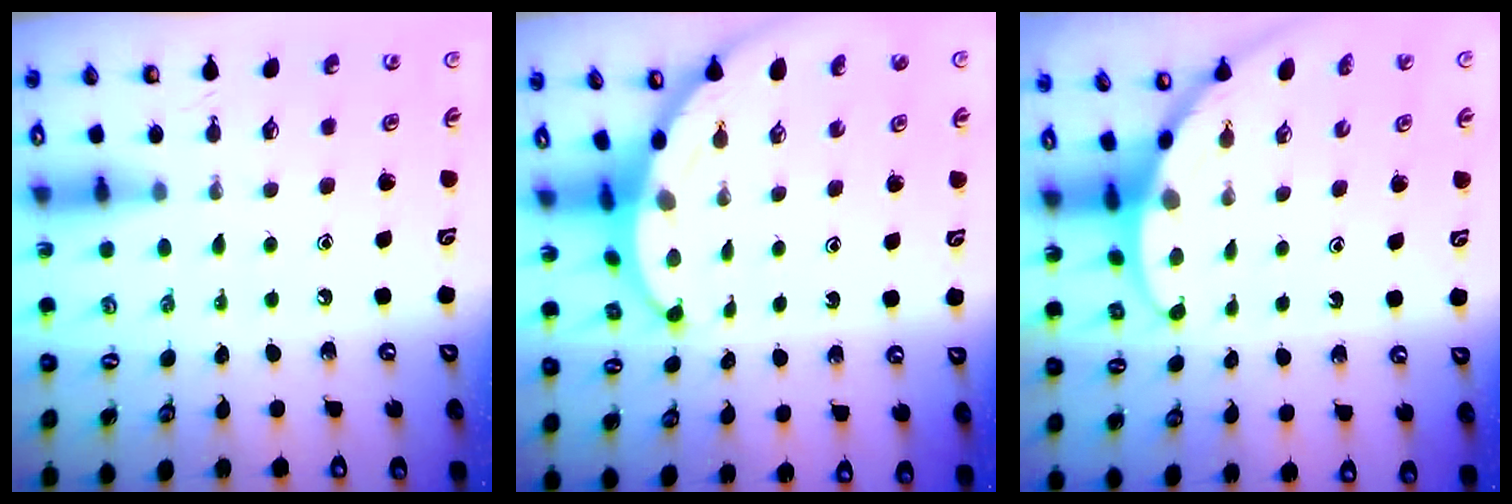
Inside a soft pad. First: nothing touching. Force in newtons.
{"total": 5.7, "press": 5.7, "slide": 0.6}
{"total": 3.4, "press": 3.4, "slide": 0.1}